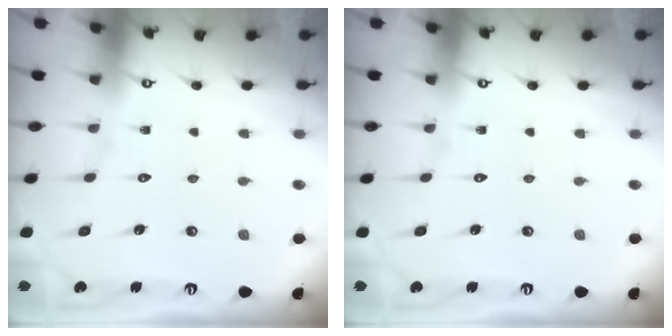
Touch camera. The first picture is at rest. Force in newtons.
{"total": 0.0}